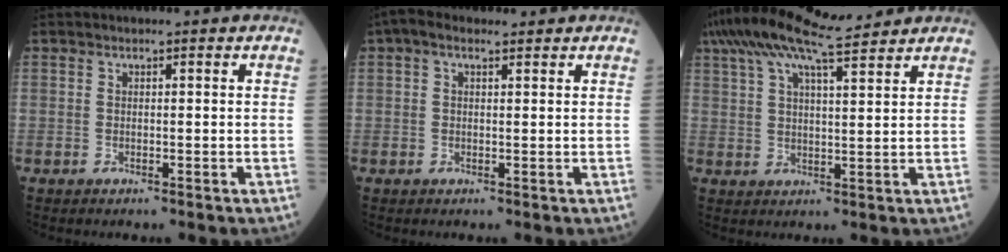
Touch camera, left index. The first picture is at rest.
{"total": 2.5, "force": [1.2, 1.3, 1.8], "torque": [-0.046, 0.023, 0.022]}
{"total": 13.7, "force": [11.4, 1.3, 7.4], "torque": [-0.151, 0.035, 0.189]}